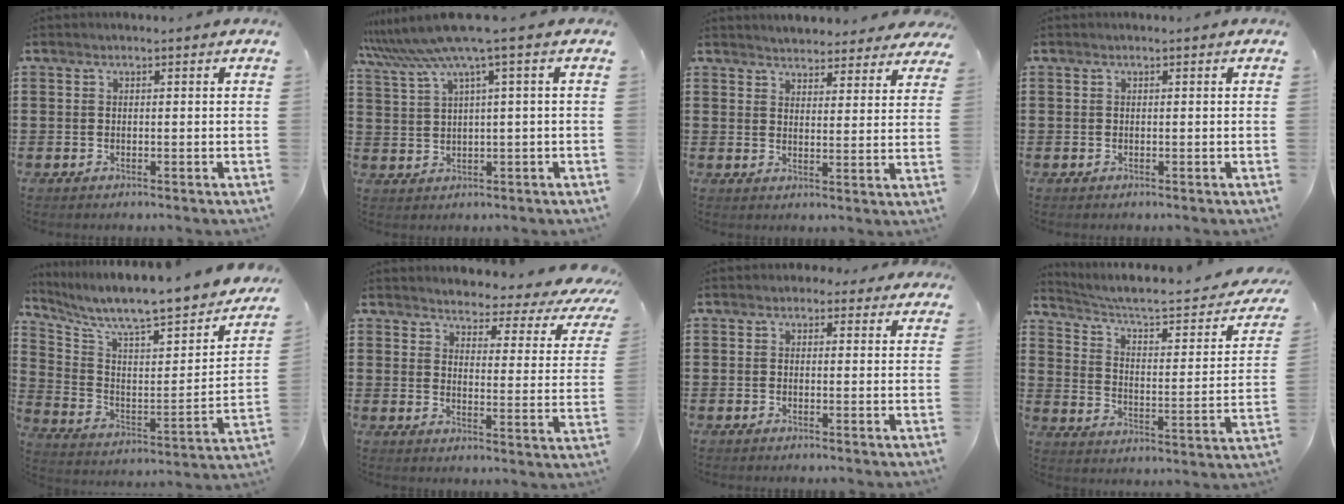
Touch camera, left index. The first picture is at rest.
{"total": 6.3, "force": [3.1, -0.5, 5.4], "torque": [-0.131, -0.028, 0.047]}
{"total": 3.8, "force": [3.7, 0.4, -0.1], "torque": [-0.007, -0.019, 0.066]}
{"total": 0.0}
{"total": 8.1, "force": [7.0, 1.0, 3.9], "torque": [-0.094, -0.070, 0.109]}
{"total": 3.1, "force": [2.9, 0.8, 0.9], "torque": [-0.030, -0.028, 0.041]}
{"total": 1.6, "force": [0.7, 1.4, 0.3], "torque": [-0.005, 0.006, 0.011]}
{"total": 5.3, "force": [4.1, 0.9, 3.2], "torque": [-0.083, -0.032, 0.061]}